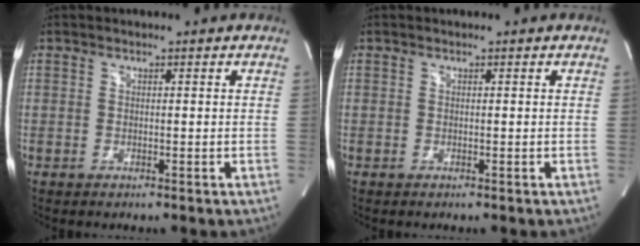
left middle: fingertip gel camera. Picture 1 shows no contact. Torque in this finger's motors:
{"motor_torque": [0.00, 0.00, 0.00, 0.00]}